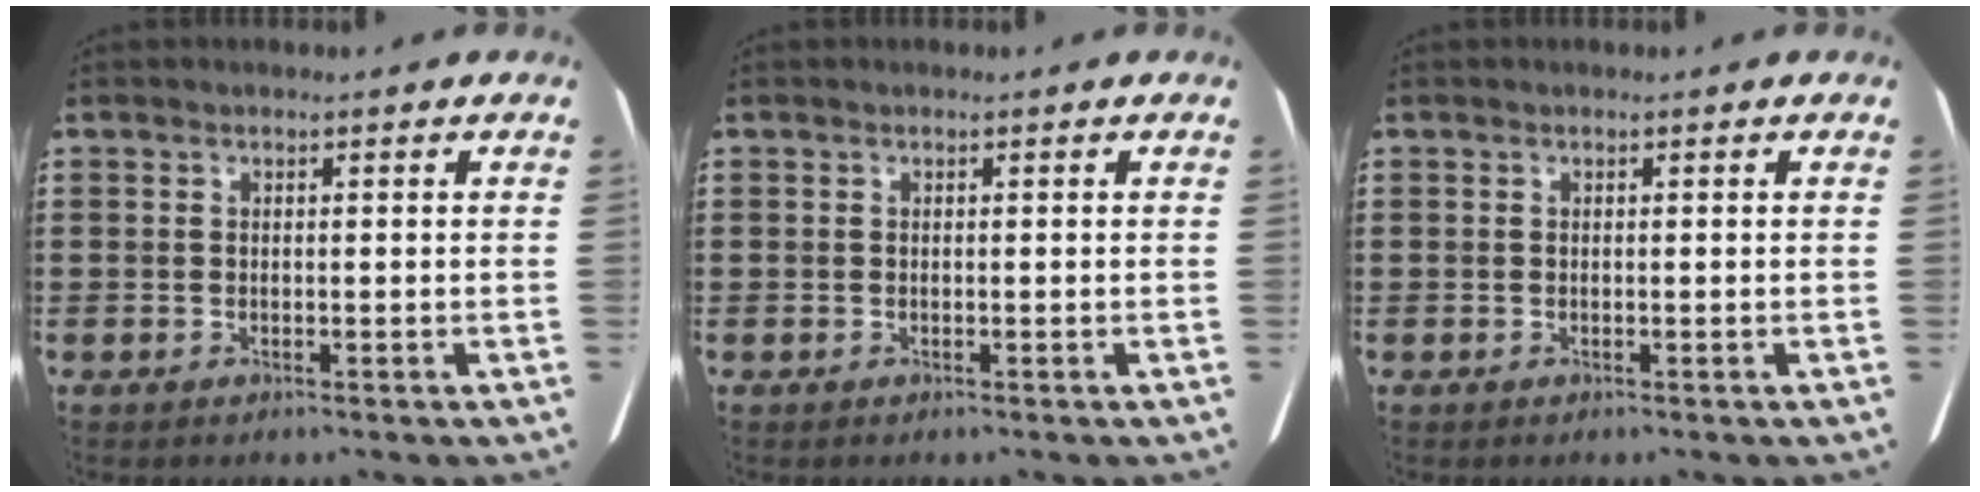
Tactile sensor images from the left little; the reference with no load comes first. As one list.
[{"total": 0.0}, {"total": 0.0}]